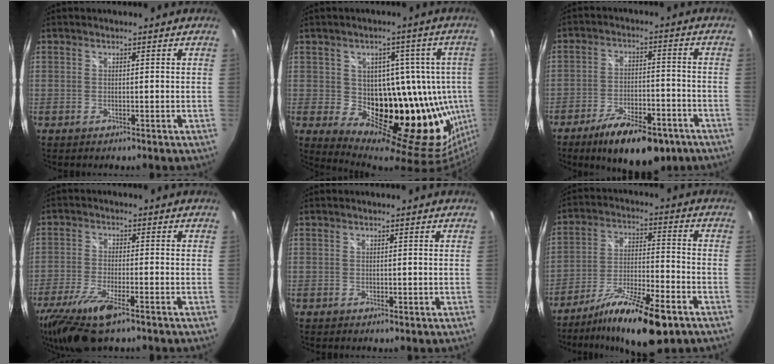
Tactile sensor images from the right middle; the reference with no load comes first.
{"total": 23.2, "force": [0.2, 15.6, 17.1], "torque": [-0.244, 0.003, 0.041]}
{"total": 15.5, "force": [-10.6, 5.9, 9.8], "torque": [-0.173, -0.014, -0.153]}
{"total": 12.6, "force": [-8.3, 3.3, 8.9], "torque": [-0.195, -0.040, -0.154]}
{"total": 0.0}
{"total": 15.2, "force": [-10.5, 3.1, 10.5], "torque": [-0.195, -0.021, -0.180]}